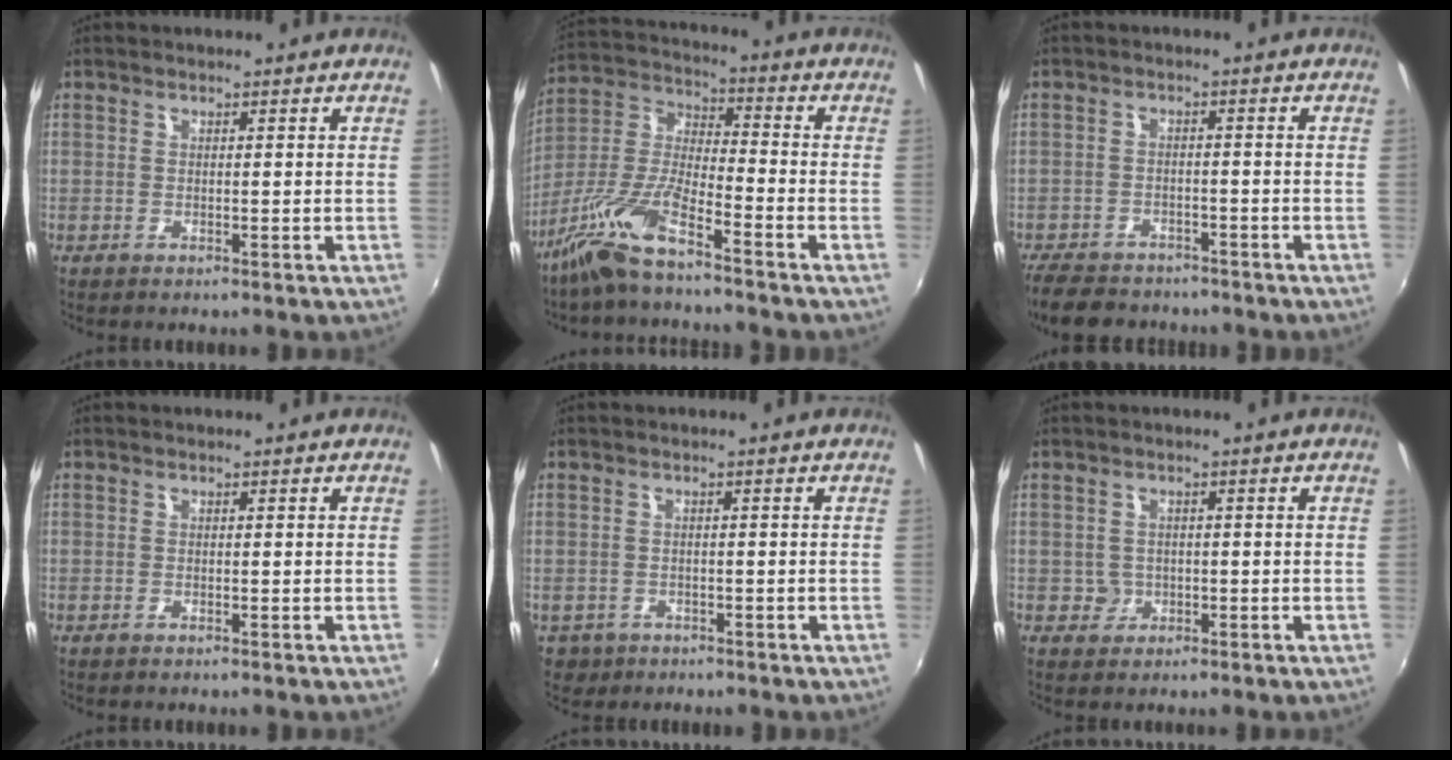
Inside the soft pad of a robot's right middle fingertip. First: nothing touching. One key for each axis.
{"total": 10.5, "fx": -7.7, "fy": 1.2, "fz": 7.0, "tx": -0.157, "ty": 0.007, "tz": -0.158}
{"total": 10.3, "fx": -8.5, "fy": 4.8, "fz": 3.3, "tx": -0.096, "ty": -0.005, "tz": -0.137}
{"total": 0.0}
{"total": 3.9, "fx": -1.7, "fy": 3.3, "fz": 1.2, "tx": -0.034, "ty": -0.007, "tz": -0.022}
{"total": 2.3, "fx": -0.5, "fy": 2.3, "fz": 0.2, "tx": -0.002, "ty": 0.001, "tz": -0.005}